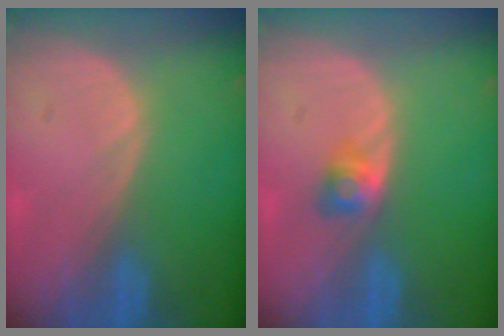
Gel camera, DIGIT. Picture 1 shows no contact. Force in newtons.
{"total": 2.7, "press": 2.4, "slide": 1.1}